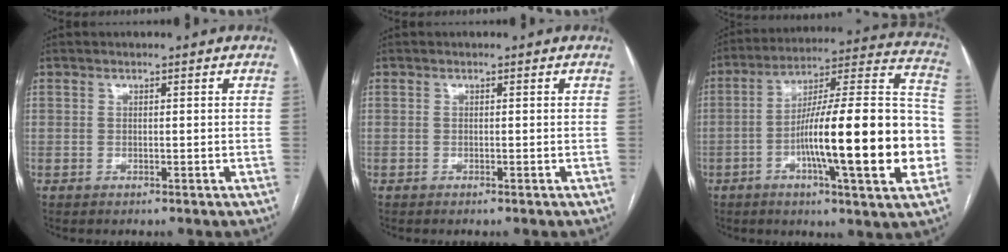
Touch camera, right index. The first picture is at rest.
{"total": 0.0}
{"total": 23.9, "force": [-5.6, 2.1, 23.2], "torque": [-0.312, 0.012, -0.089]}